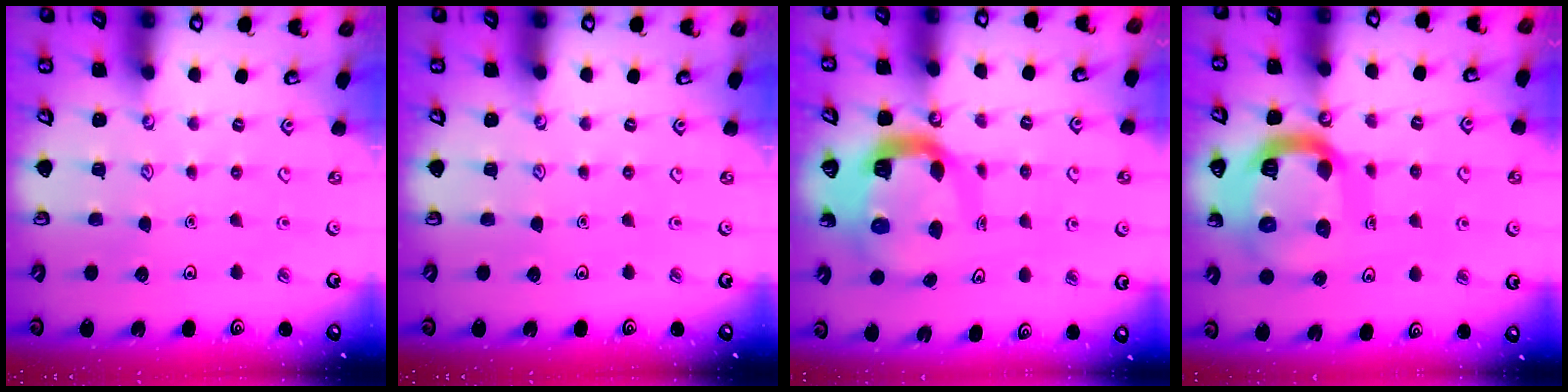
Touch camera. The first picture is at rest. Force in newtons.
{"total": 0.0}
{"total": 11.3, "press": 11.2, "slide": 1.5}
{"total": 19.8, "press": 19.7, "slide": 2.1}